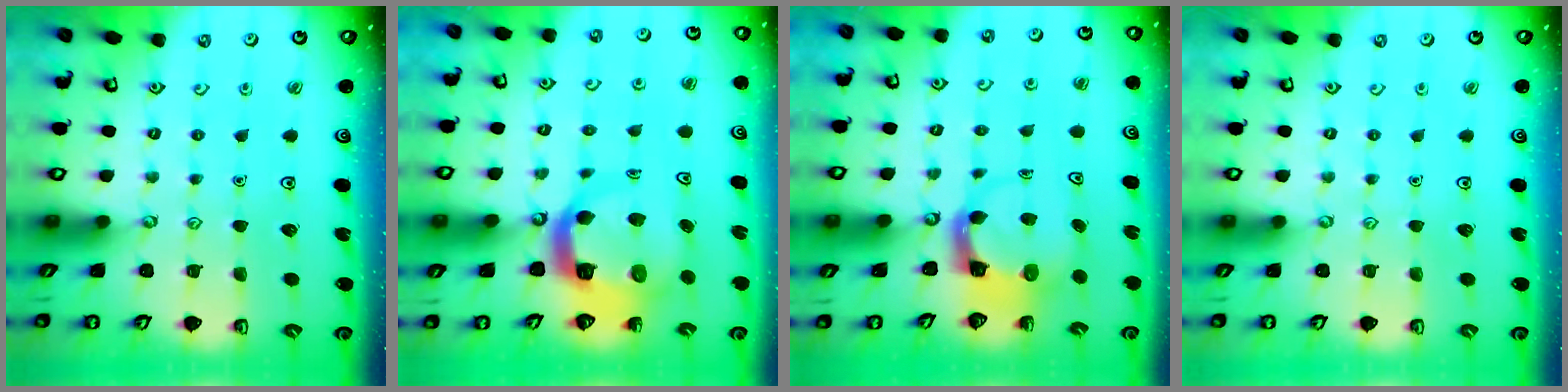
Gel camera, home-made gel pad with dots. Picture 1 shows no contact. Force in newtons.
{"total": 10.3, "press": 10.2, "slide": 1.4}
{"total": 3.7, "press": 3.7, "slide": 0.5}
{"total": 0.0}